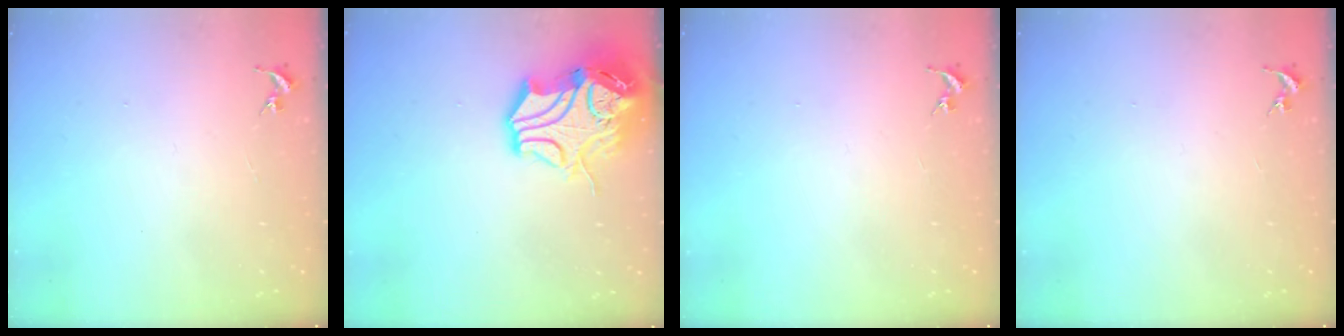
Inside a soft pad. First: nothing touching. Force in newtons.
{"total": 17.1, "press": 16.9, "slide": 2.6}
{"total": 0.0}
{"total": 0.0}